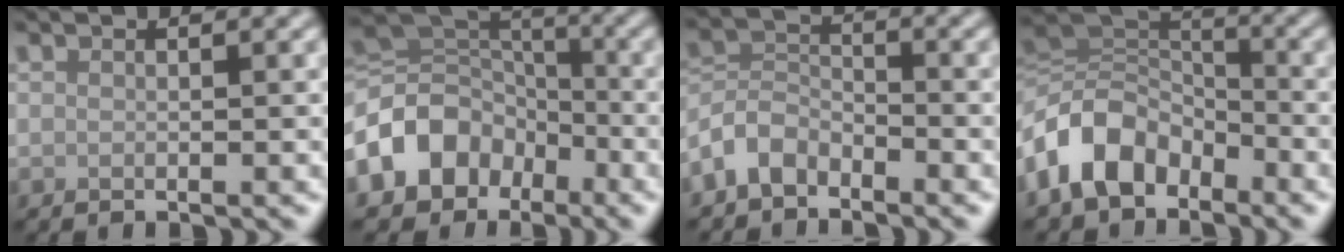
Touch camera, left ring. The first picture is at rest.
{"total": 8.7, "force": [-4.2, 6.7, 3.8], "torque": [-0.070, 0.008, -0.094]}
{"total": 3.6, "force": [-2.8, 1.9, 1.2], "torque": [-0.026, 0.007, -0.068]}
{"total": 8.0, "force": [-4.3, 5.2, 4.2], "torque": [-0.078, 0.008, -0.096]}